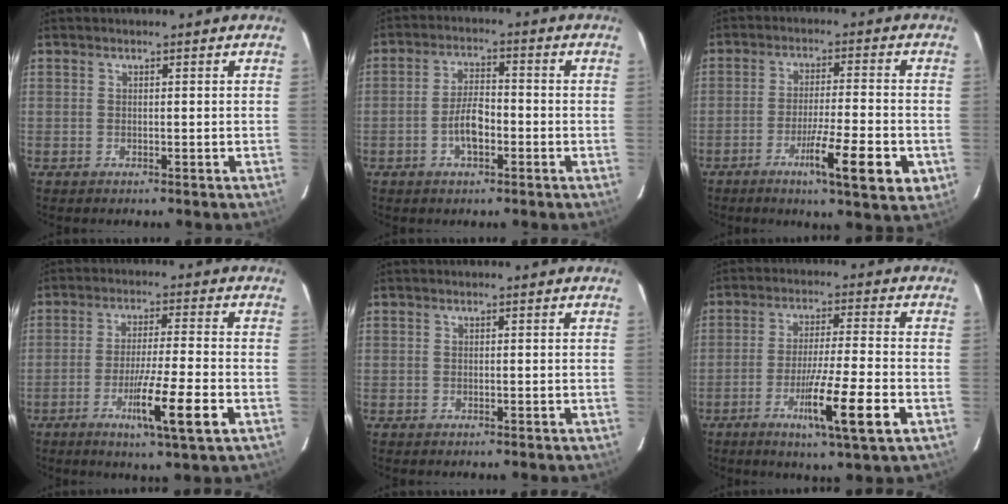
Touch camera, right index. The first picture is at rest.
{"total": 5.2, "force": [-1.8, 1.9, 4.5], "torque": [-0.093, 0.010, -0.033]}
{"total": 10.6, "force": [-4.3, 0.6, 9.6], "torque": [-0.146, -0.016, -0.065]}
{"total": 10.2, "force": [-4.1, -0.5, 9.3], "torque": [-0.157, -0.022, -0.069]}
{"total": 0.0}
{"total": 11.2, "force": [-4.6, -0.5, 10.3], "torque": [-0.176, -0.022, -0.077]}